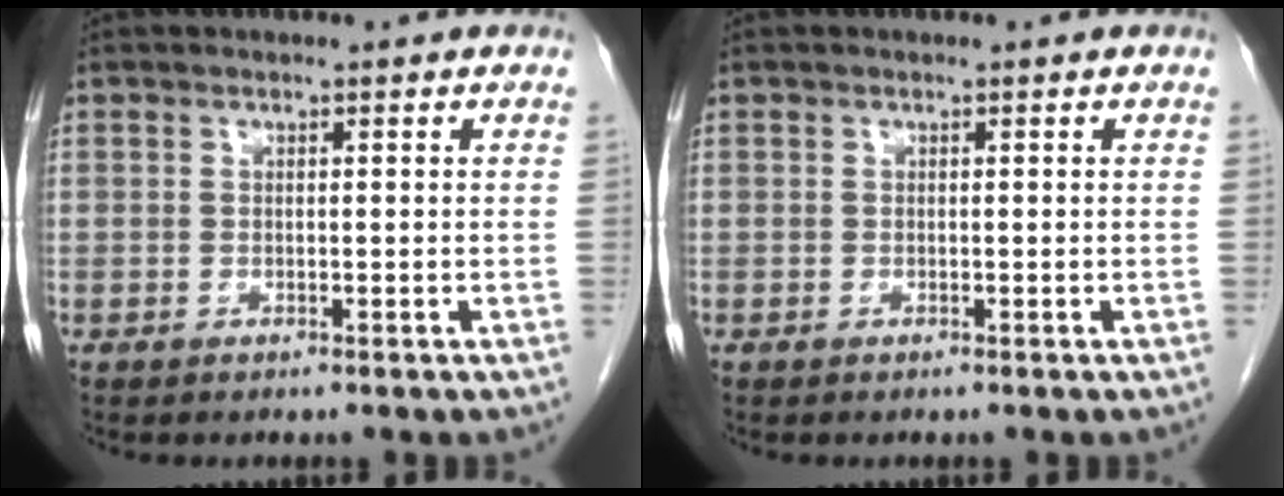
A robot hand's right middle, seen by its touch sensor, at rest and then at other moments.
{"total": 0.0}